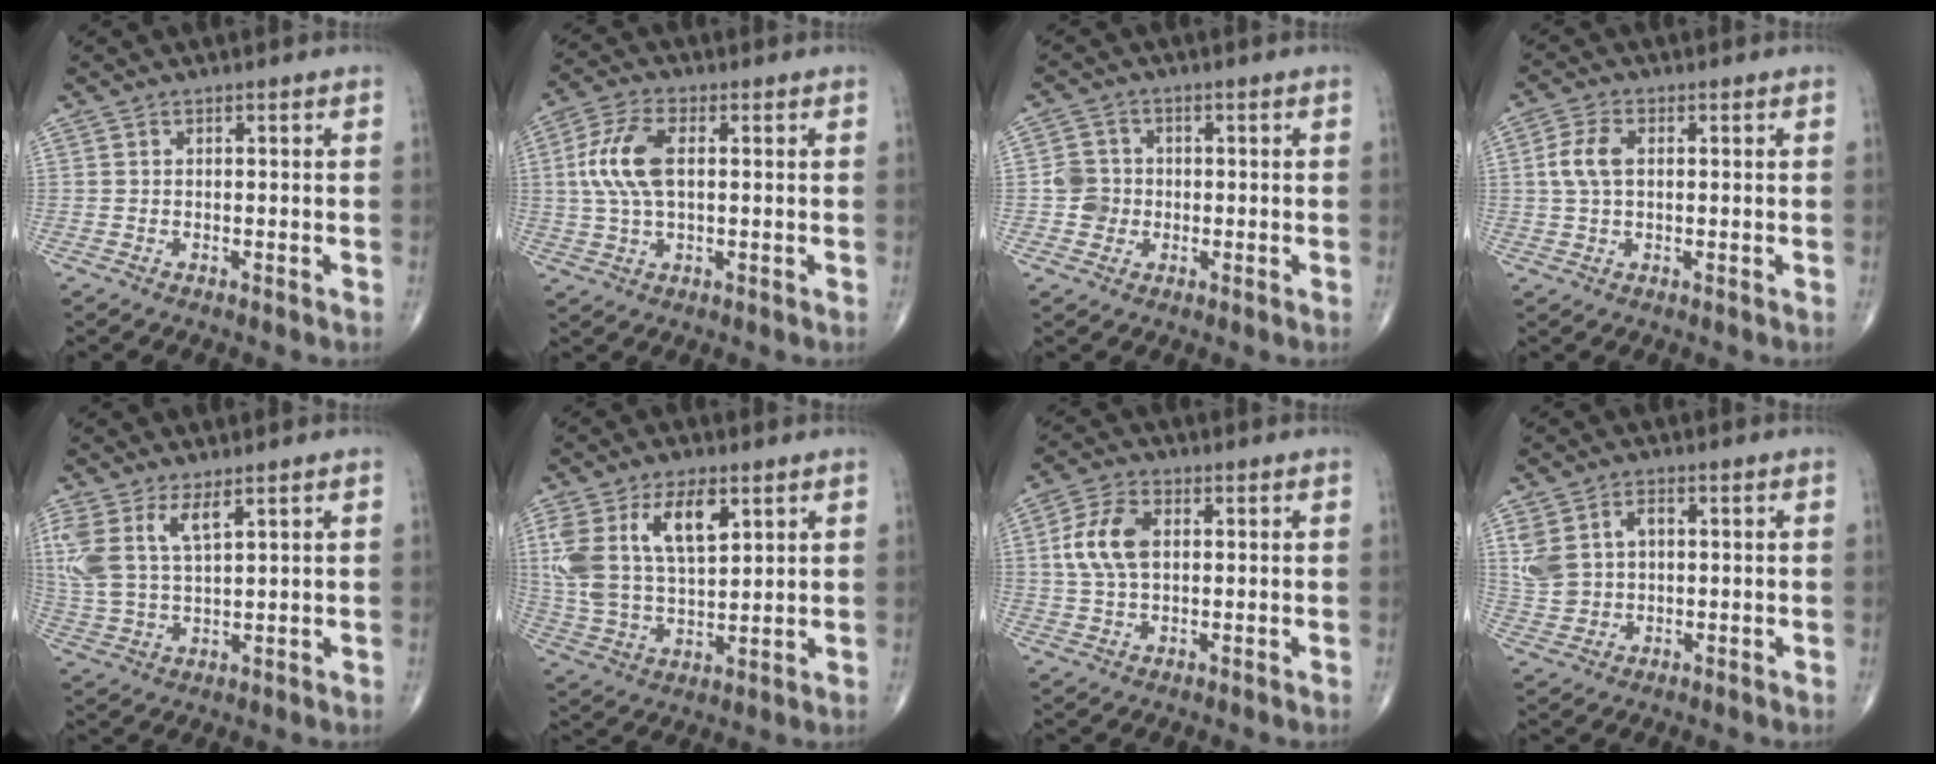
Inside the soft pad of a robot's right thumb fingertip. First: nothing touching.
{"total": 9.7, "force": [1.2, 4.9, 8.3], "torque": [-0.186, 0.011, 0.021]}
{"total": 4.3, "force": [-0.6, 4.1, 1.1], "torque": [0.002, 0.007, -0.015]}
{"total": 5.0, "force": [0.7, 2.9, 4.0], "torque": [-0.096, 0.009, 0.010]}
{"total": 9.5, "force": [4.7, 3.9, 7.4], "torque": [-0.170, -0.011, 0.103]}
{"total": 15.5, "force": [6.2, 7.7, 11.9], "torque": [-0.230, -0.015, 0.125]}
{"total": 8.4, "force": [1.3, 5.0, 6.6], "torque": [-0.137, 0.009, 0.026]}
{"total": 7.9, "force": [1.7, 5.7, 5.2], "torque": [-0.093, 0.007, 0.042]}